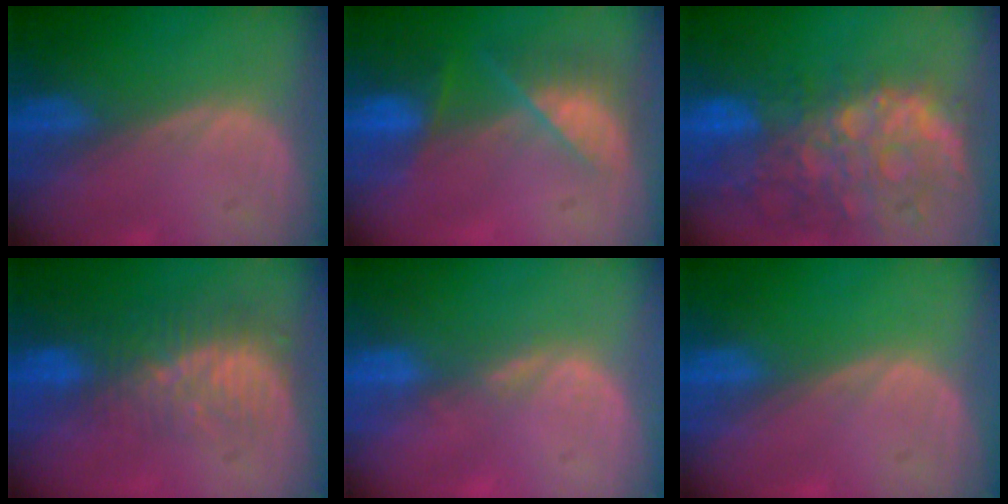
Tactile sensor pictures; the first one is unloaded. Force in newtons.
{"total": 7.2, "press": 6.5, "slide": 3.2}
{"total": 13.9, "press": 11.3, "slide": 8.1}
{"total": 8.4, "press": 7.5, "slide": 3.9}
{"total": 1.9, "press": 1.5, "slide": 1.1}
{"total": 0.0}